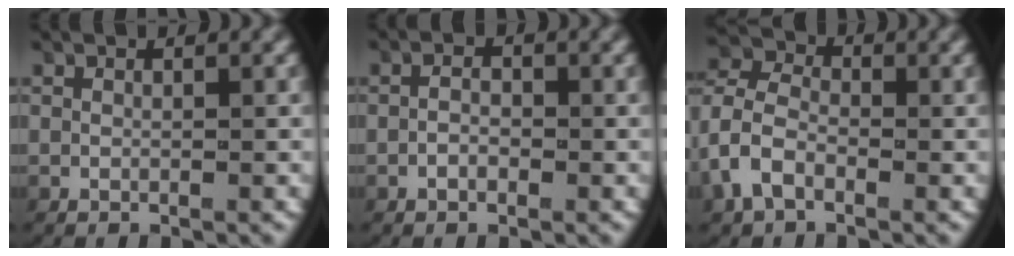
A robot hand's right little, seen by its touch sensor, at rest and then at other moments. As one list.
[{"total": 1.3, "force": [-0.6, 0.7, 0.9], "torque": [-0.016, -0.005, -0.011]}, {"total": 5.5, "force": [-0.1, 4.9, 2.5], "torque": [-0.074, -0.004, -0.011]}]